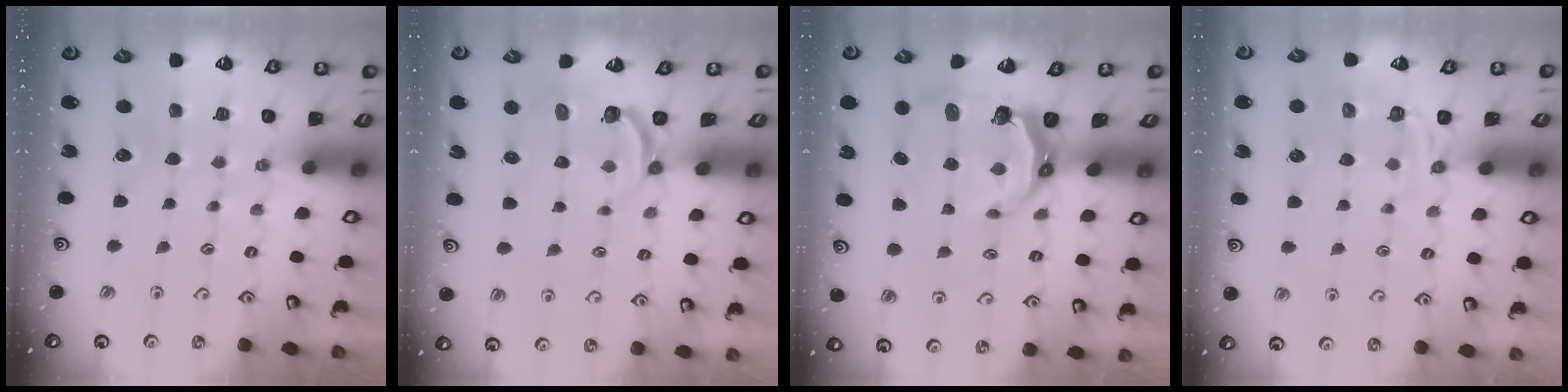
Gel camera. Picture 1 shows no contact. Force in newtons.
{"total": 4.8, "press": 3.7, "slide": 3.0}
{"total": 6.9, "press": 5.2, "slide": 4.5}
{"total": 3.7, "press": 3.2, "slide": 1.8}